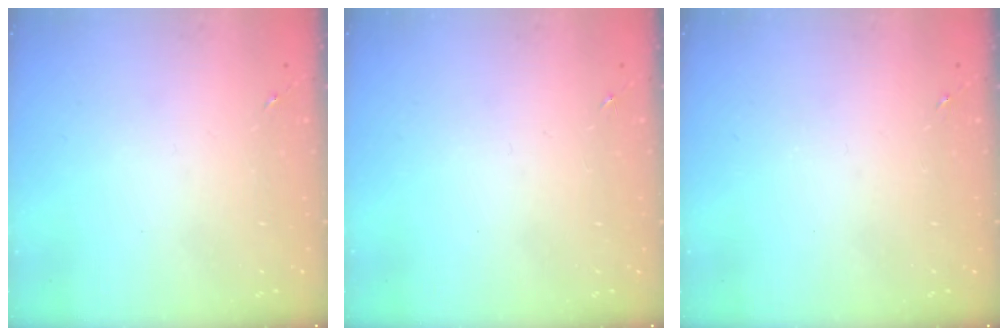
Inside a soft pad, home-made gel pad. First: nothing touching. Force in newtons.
{"total": 0.0}
{"total": 0.0}